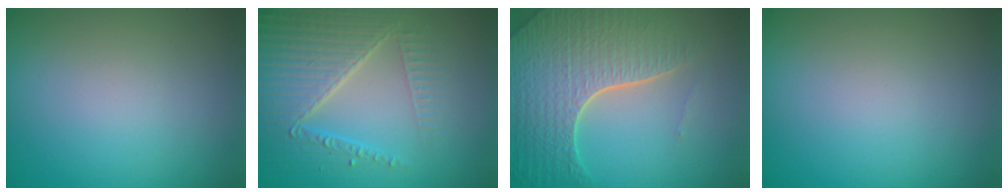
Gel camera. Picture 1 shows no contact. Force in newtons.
{"total": 5.3, "press": 4.5, "slide": 2.9}
{"total": 8.2, "press": 5.8, "slide": 5.9}
{"total": 0.0}